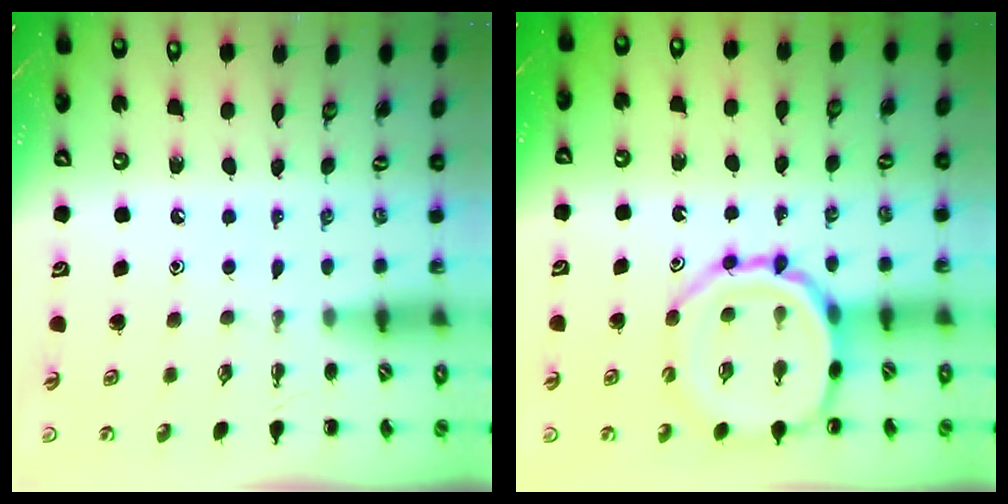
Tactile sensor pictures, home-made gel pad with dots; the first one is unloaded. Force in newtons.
{"total": 13.5, "press": 13.2, "slide": 2.6}